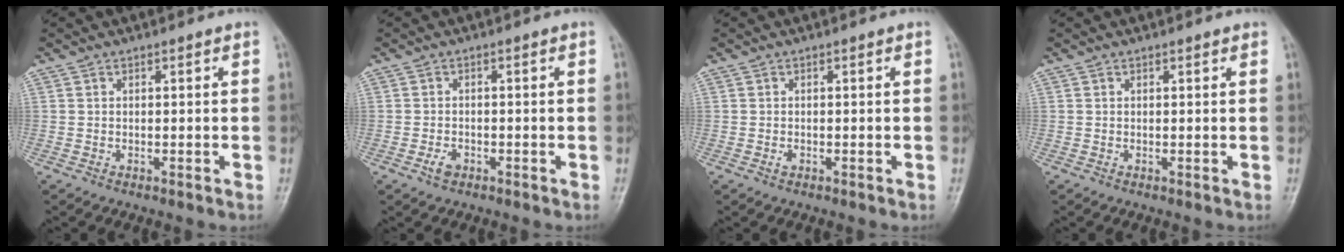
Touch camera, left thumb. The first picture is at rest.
{"total": 1.9, "force": [-1.0, 1.2, 1.1], "torque": [-0.021, 0.003, -0.018]}
{"total": 0.6, "force": [-0.2, 0.4, 0.4], "torque": [-0.006, -0.001, -0.004]}
{"total": 0.6, "force": [0.5, 0.1, 0.4], "torque": [-0.007, -0.001, 0.005]}